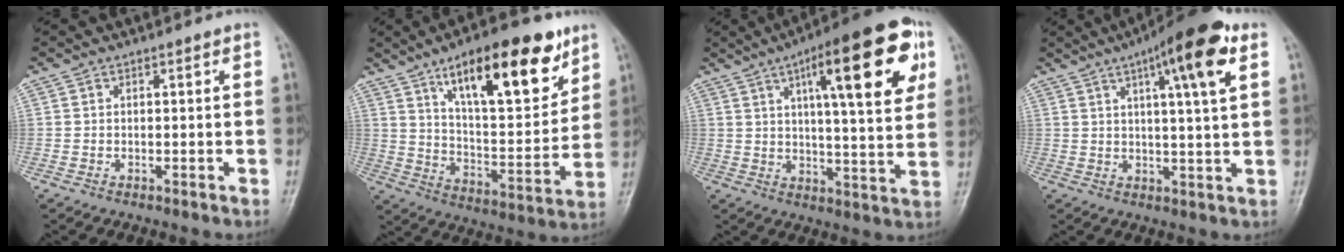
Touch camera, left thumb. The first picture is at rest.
{"total": 21.8, "force": [12.5, 7.8, 16.1], "torque": [-0.207, -0.054, 0.207]}
{"total": 21.2, "force": [8.5, 5.6, 18.6], "torque": [-0.235, -0.008, 0.116]}
{"total": 13.5, "force": [6.1, 2.5, 11.8], "torque": [-0.170, -0.005, 0.084]}